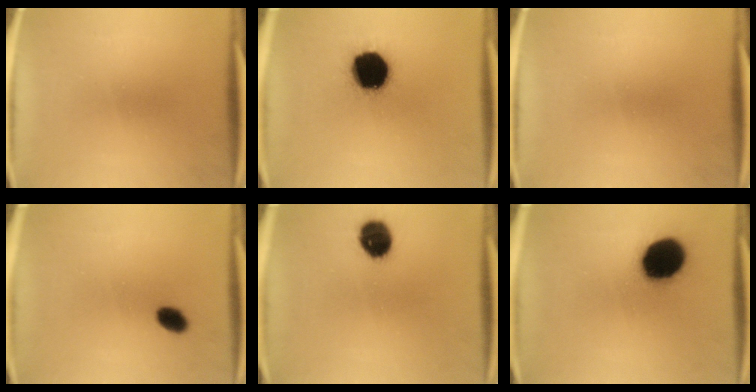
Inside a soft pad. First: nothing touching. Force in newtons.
{"total": 19.1}
{"total": 0.0}
{"total": 3.5}
{"total": 8.7}
{"total": 17.3}